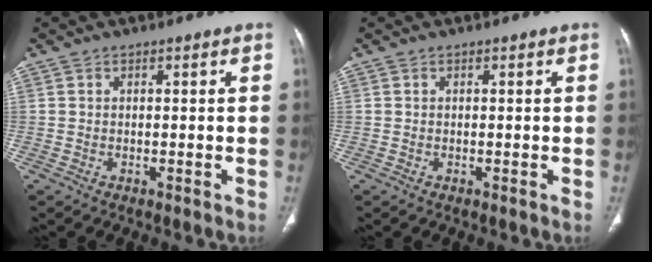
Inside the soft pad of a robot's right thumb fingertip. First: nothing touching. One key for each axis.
{"total": 0.0}